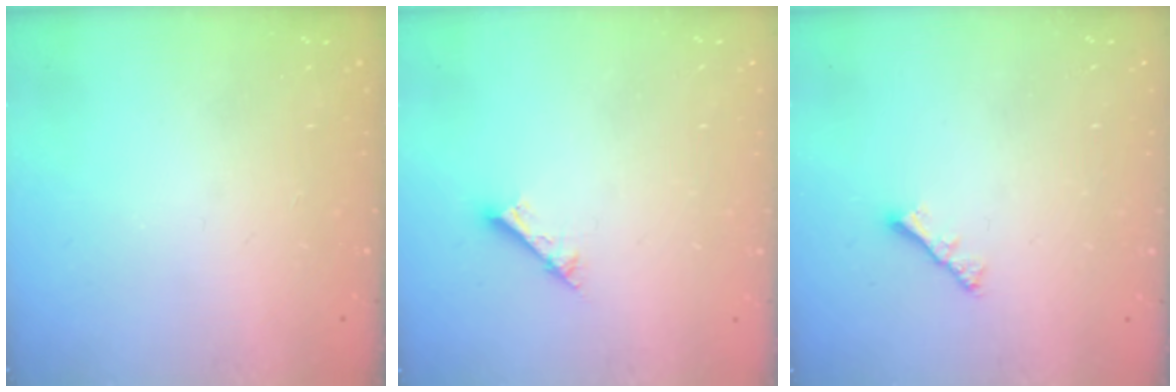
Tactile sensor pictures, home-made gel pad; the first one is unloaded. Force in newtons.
{"total": 2.6, "press": 2.6, "slide": 0.1}
{"total": 2.6, "press": 2.5, "slide": 0.5}